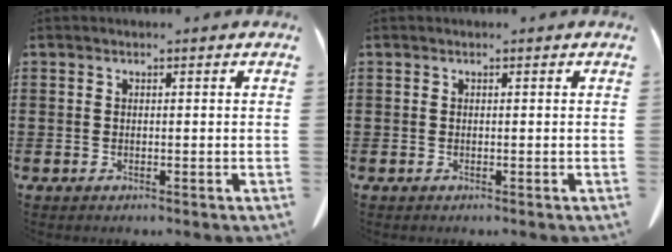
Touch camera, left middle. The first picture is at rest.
{"total": 0.0}